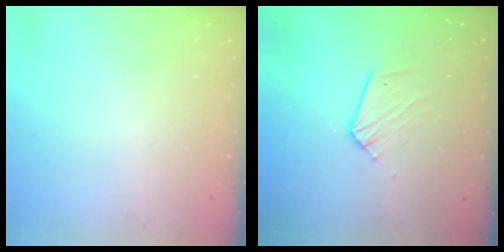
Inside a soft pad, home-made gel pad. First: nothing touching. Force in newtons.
{"total": 7.6, "press": 7.6, "slide": 0.7}